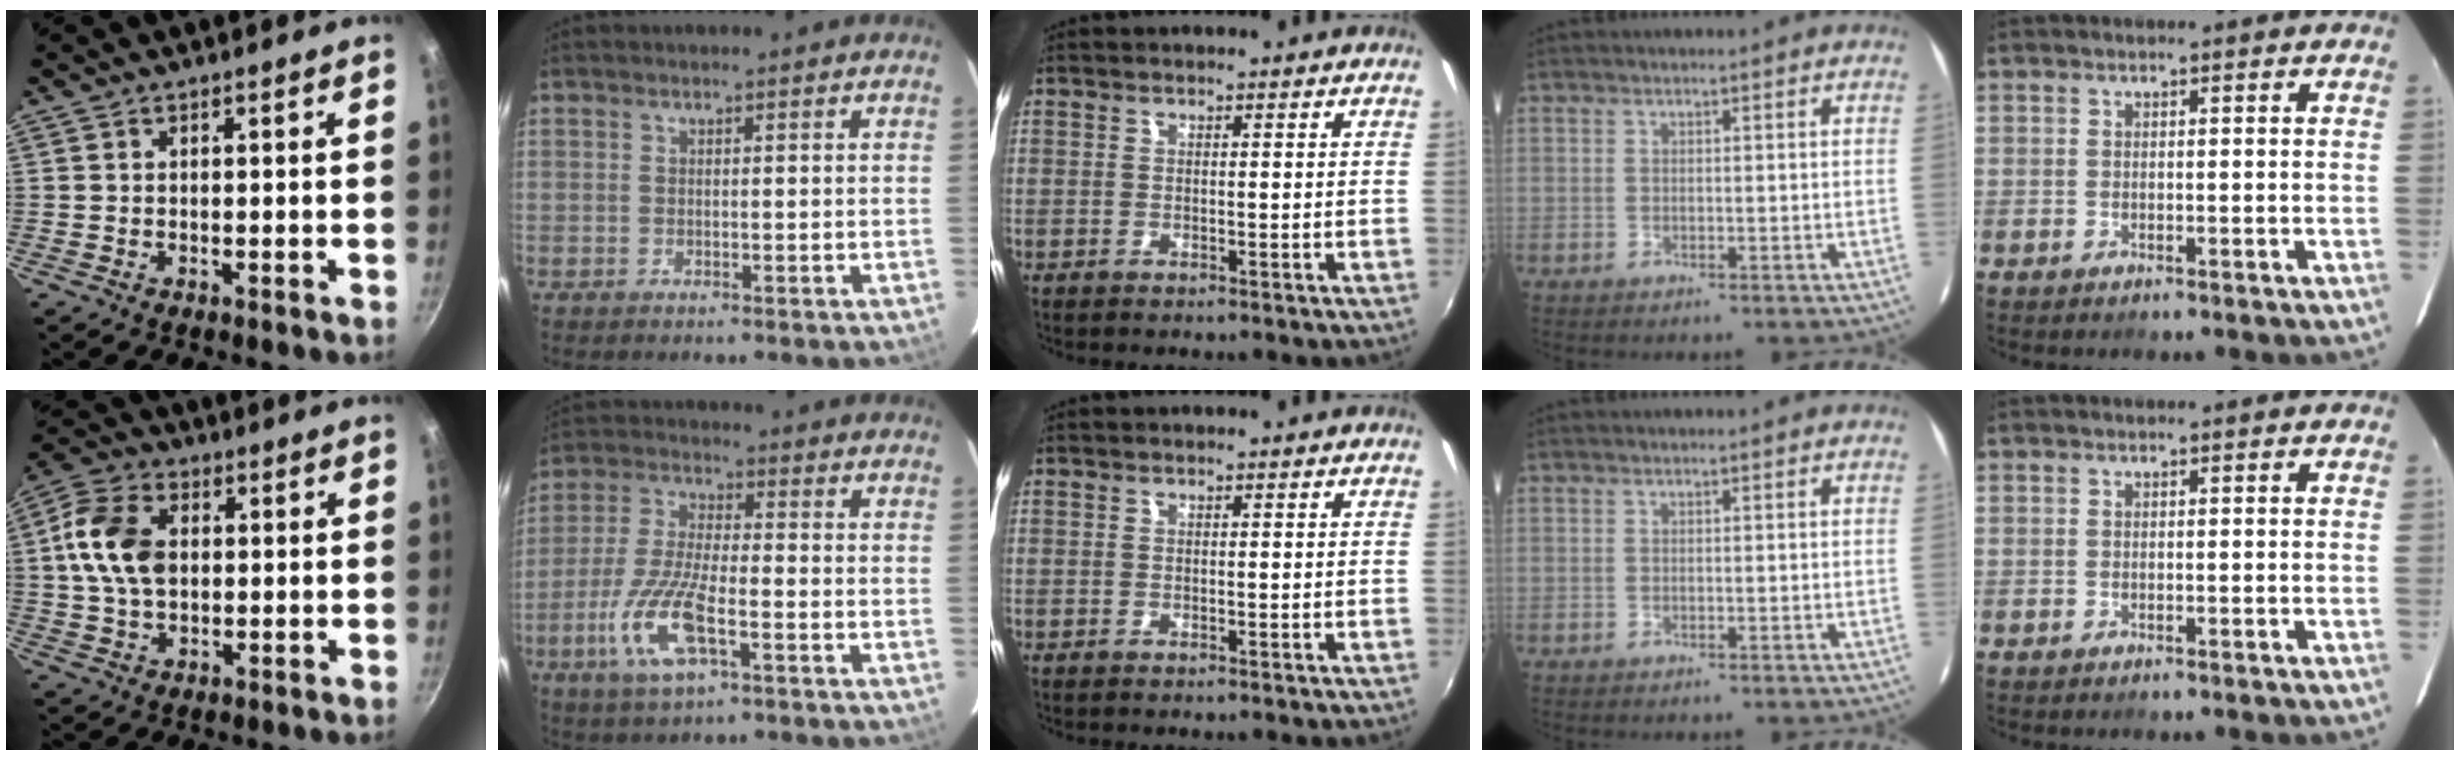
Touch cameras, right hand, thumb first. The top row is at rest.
{"thumb": {"total": 12.0, "force": [1.4, 8.1, 8.7], "torque": [-0.151, 0.016, 0.013]}, "index": {"total": 12.6, "force": [-5.3, 3.8, 10.8], "torque": [-0.235, -0.011, -0.103]}}